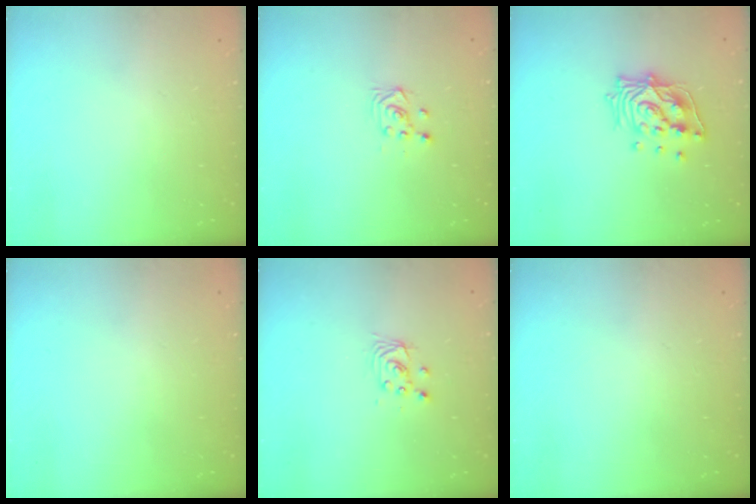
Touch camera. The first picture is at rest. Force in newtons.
{"total": 3.6, "press": 3.5, "slide": 1.2}
{"total": 12.7, "press": 12.6, "slide": 1.3}
{"total": 0.0}
{"total": 2.7, "press": 2.7, "slide": 0.2}
{"total": 0.0}